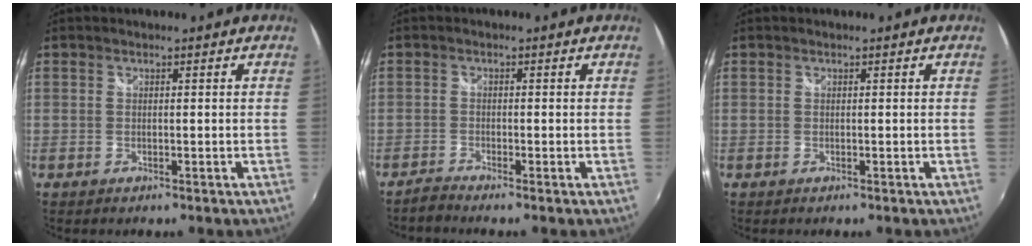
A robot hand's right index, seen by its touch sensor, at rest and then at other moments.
{"total": 1.6, "force": [-1.5, -0.3, 0.4], "torque": [-0.015, -0.006, -0.037]}
{"total": 0.0}